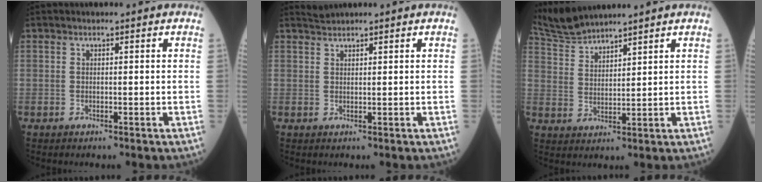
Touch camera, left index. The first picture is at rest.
{"total": 1.3, "force": [1.2, -0.4, -0.2], "torque": [-0.004, 0.009, 0.030]}
{"total": 5.6, "force": [5.6, -0.7, 0.5], "torque": [-0.029, 0.009, 0.123]}